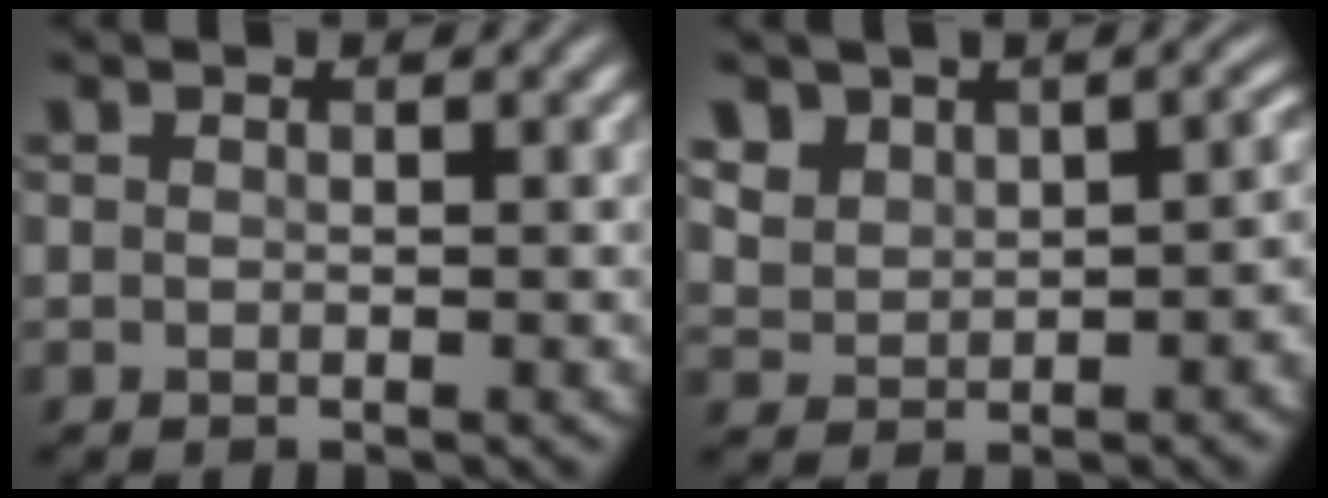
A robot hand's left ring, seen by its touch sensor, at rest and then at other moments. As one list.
[{"total": 5.4, "force": [1.8, 4.0, 3.2], "torque": [-0.043, 0.002, 0.037]}]